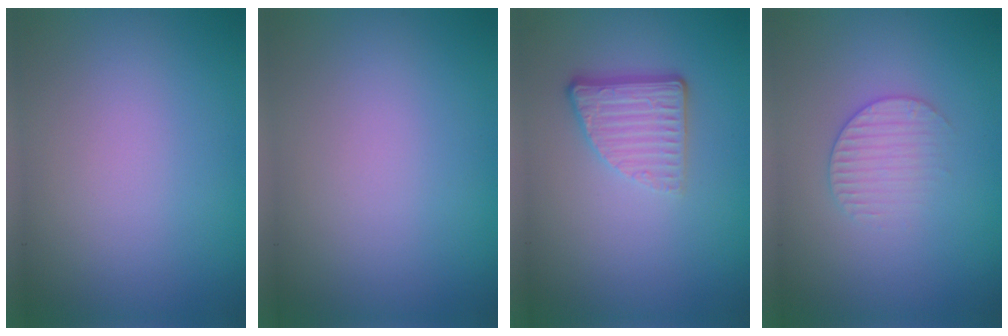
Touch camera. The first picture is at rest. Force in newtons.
{"total": 0.0}
{"total": 3.7, "press": 2.6, "slide": 2.7}
{"total": 2.2, "press": 2.1, "slide": 0.5}